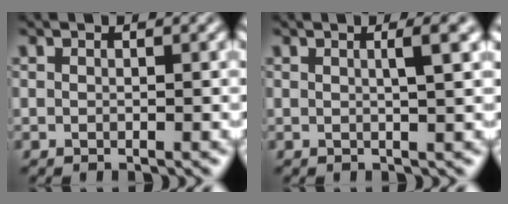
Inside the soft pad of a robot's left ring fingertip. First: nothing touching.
{"total": 2.6, "force": [0.7, 0.7, 2.4], "torque": [-0.027, 0.008, 0.004]}